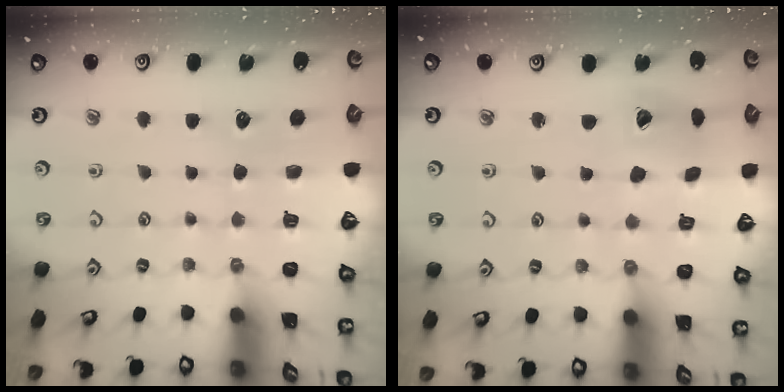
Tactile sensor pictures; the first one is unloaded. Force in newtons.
{"total": 8.3, "press": 8.2, "slide": 1.2}